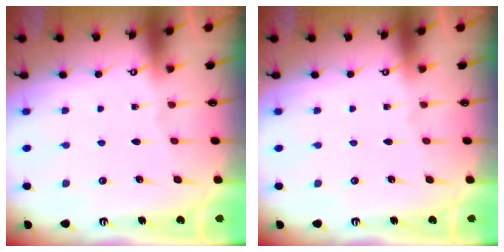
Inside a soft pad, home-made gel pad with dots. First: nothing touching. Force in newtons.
{"total": 0.0}